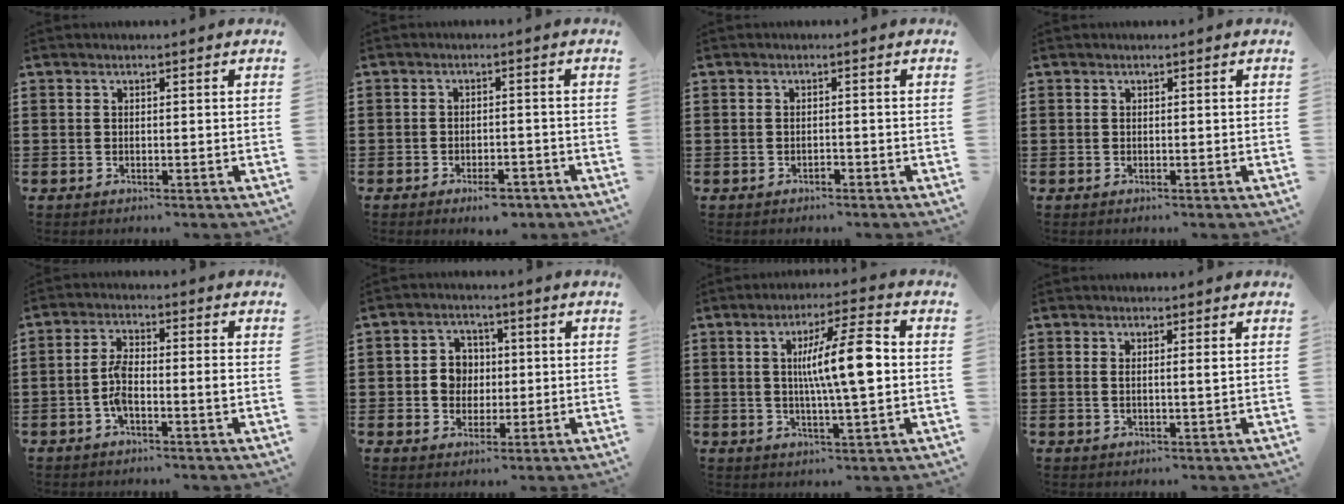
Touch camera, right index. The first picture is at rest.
{"total": 3.0, "force": [-2.6, 0.6, 1.4], "torque": [-0.025, 0.004, -0.049]}
{"total": 0.8, "force": [-0.6, 0.2, 0.5], "torque": [-0.013, -0.002, -0.011]}
{"total": 0.0}
{"total": 5.3, "force": [-1.5, 1.3, 4.9], "torque": [-0.107, -0.002, -0.034]}
{"total": 4.9, "force": [-0.1, 4.2, 2.4], "torque": [-0.060, 0.013, -0.004]}
{"total": 10.4, "force": [0.9, 1.5, 10.3], "torque": [-0.179, 0.002, 0.009]}
{"total": 1.5, "force": [0.4, 0.0, 1.5], "torque": [-0.030, 0.000, 0.006]}